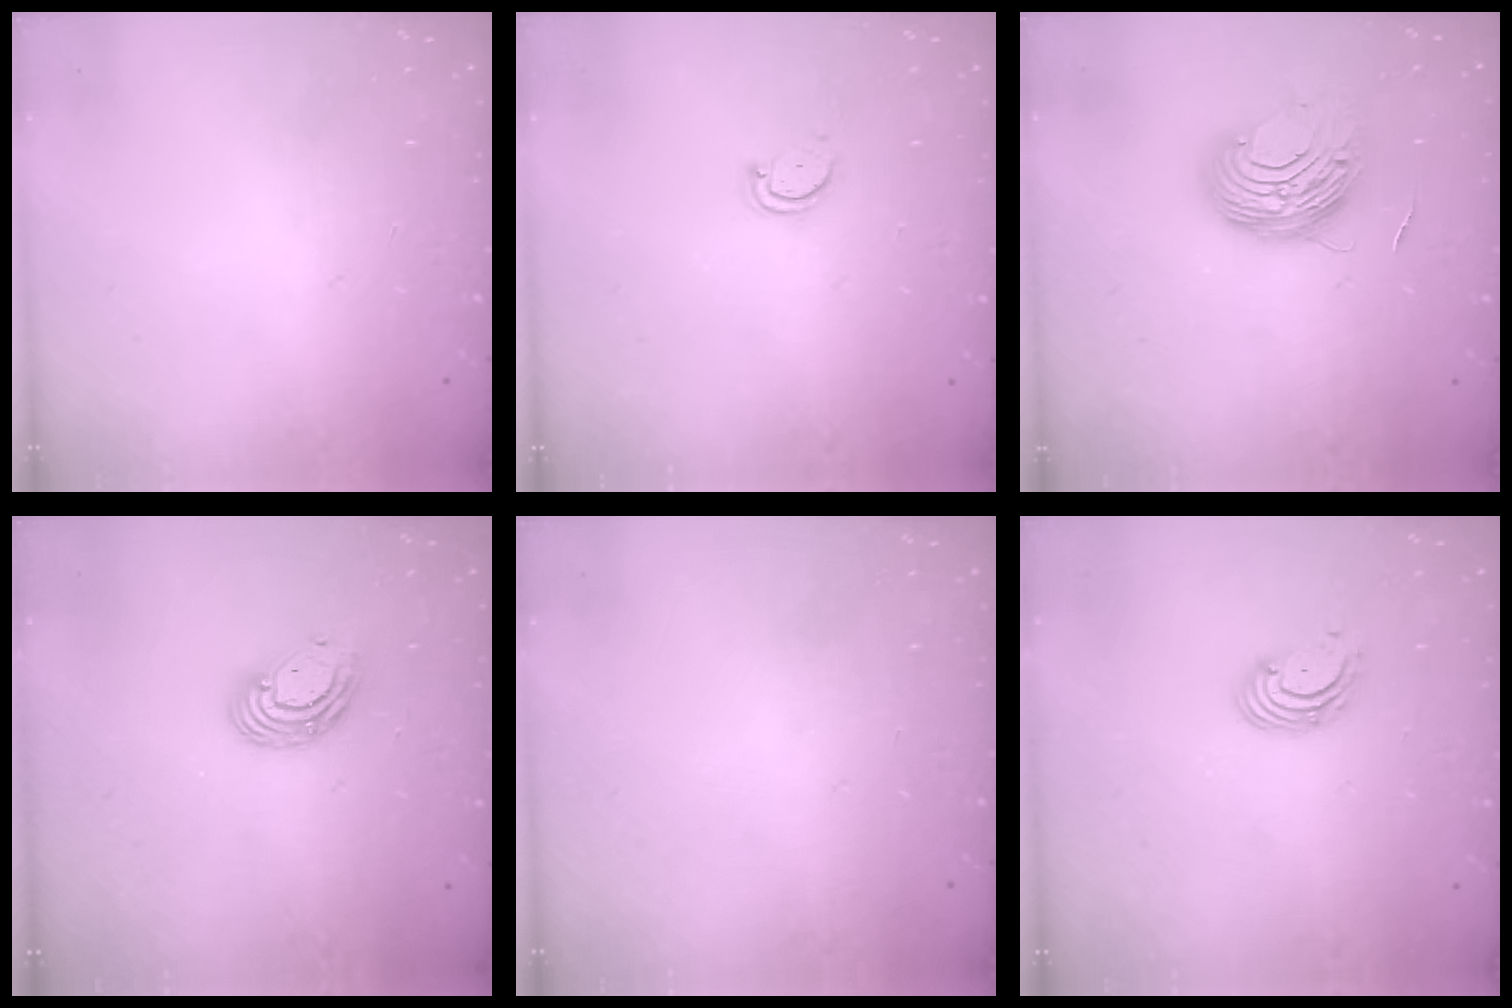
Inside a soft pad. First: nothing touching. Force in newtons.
{"total": 2.8, "press": 2.8, "slide": 0.3}
{"total": 9.3, "press": 9.3, "slide": 0.4}
{"total": 8.4, "press": 8.3, "slide": 1.1}
{"total": 0.0}
{"total": 2.7, "press": 2.7, "slide": 0.1}